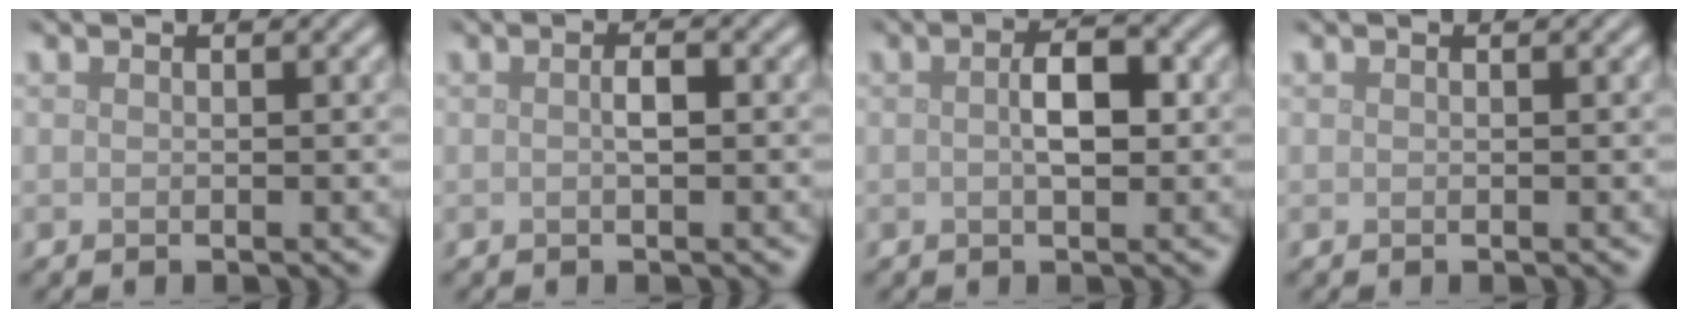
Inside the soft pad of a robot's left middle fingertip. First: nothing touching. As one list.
[{"total": 1.2, "force": [-0.1, 0.3, 1.2], "torque": [-0.022, 0.000, 0.000]}, {"total": 3.1, "force": [0.1, 1.4, 2.8], "torque": [-0.046, 0.002, -0.001]}, {"total": 0.0}]